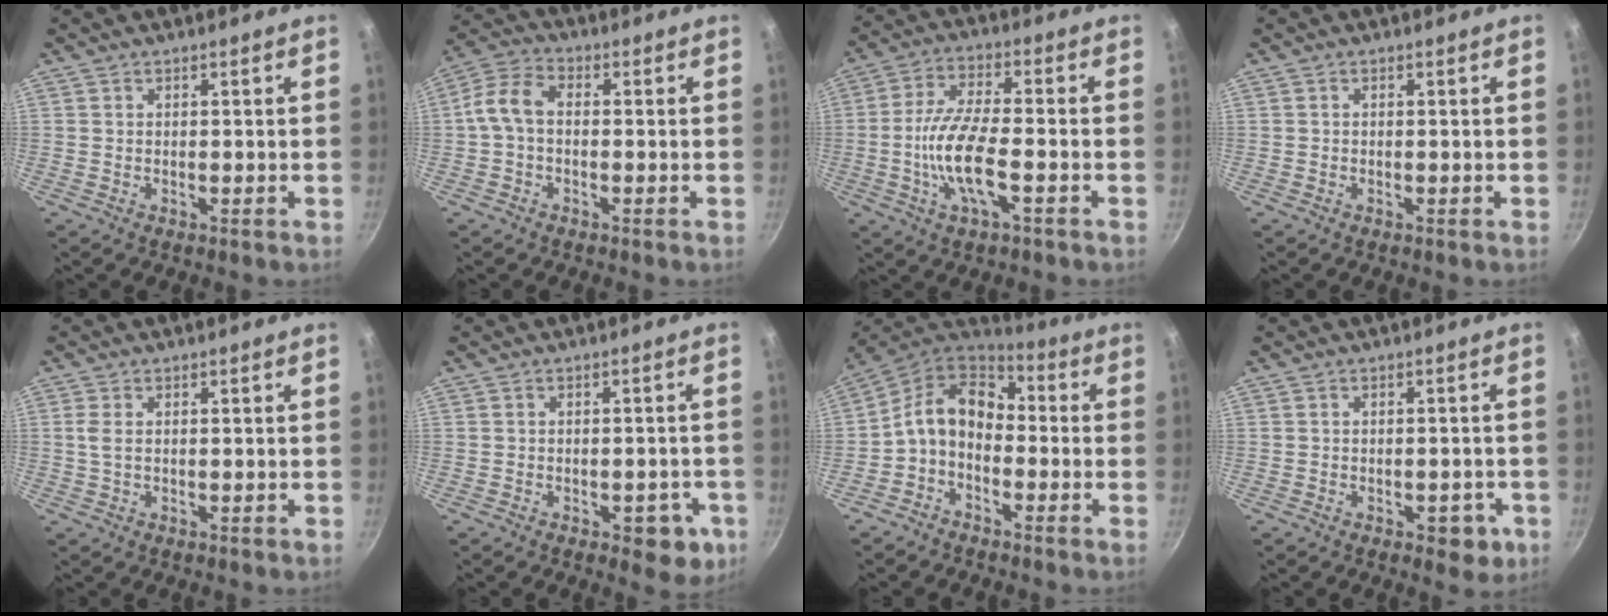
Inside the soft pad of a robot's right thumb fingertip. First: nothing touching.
{"total": 7.1, "force": [-0.2, 4.5, 5.5], "torque": [-0.109, 0.025, -0.015]}
{"total": 11.6, "force": [-2.8, 3.8, 10.5], "torque": [-0.219, 0.021, -0.054]}
{"total": 0.0}
{"total": 2.1, "force": [0.2, 1.2, 1.7], "torque": [-0.050, 0.001, 0.002]}
{"total": 6.3, "force": [-2.9, 3.2, 4.6], "torque": [-0.031, 0.014, -0.032]}
{"total": 11.4, "force": [-2.1, 8.3, 7.5], "torque": [-0.113, 0.065, -0.054]}
{"total": 4.6, "force": [-2.1, 2.5, 3.2], "torque": [-0.019, 0.009, -0.024]}